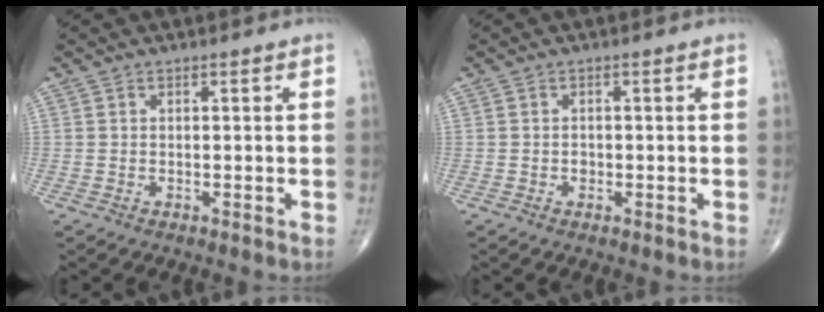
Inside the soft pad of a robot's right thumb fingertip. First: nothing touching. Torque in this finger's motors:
{"motor_torque": [0.23, 0.05, 0.25, 0.04, 0.00]}